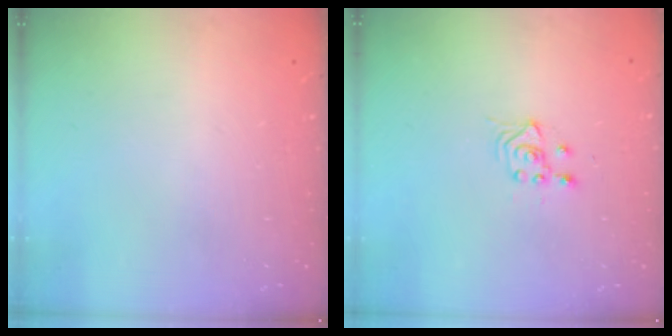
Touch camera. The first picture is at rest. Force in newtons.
{"total": 3.3, "press": 3.0, "slide": 1.4}